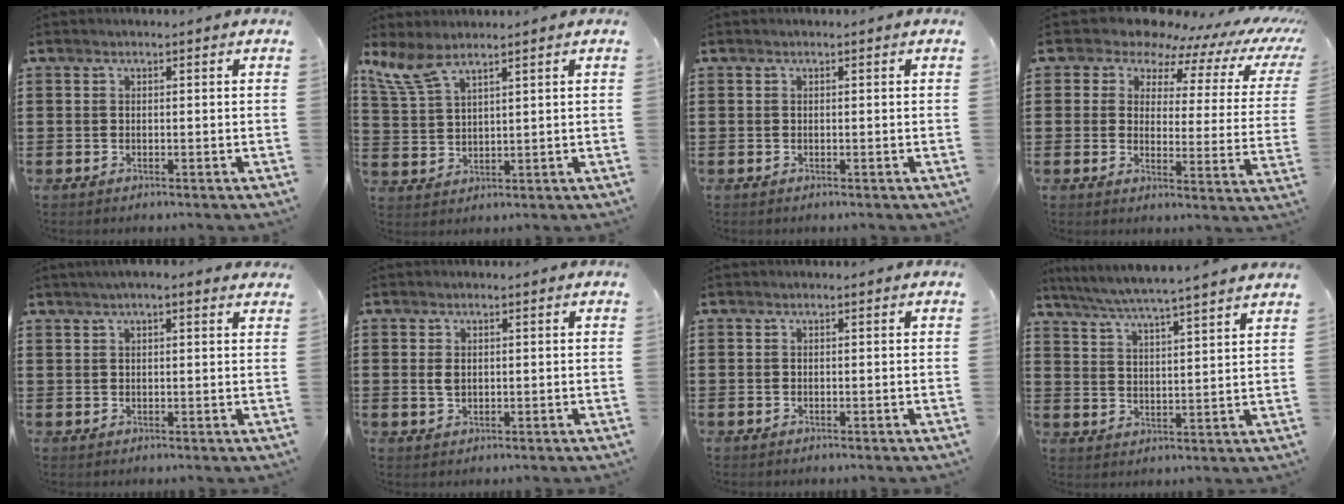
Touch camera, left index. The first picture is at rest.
{"total": 5.9, "force": [4.4, 1.4, 3.7], "torque": [-0.091, -0.012, 0.081]}
{"total": 0.0}
{"total": 6.8, "force": [5.9, 2.6, 2.2], "torque": [-0.064, -0.042, 0.099]}
{"total": 2.5, "force": [1.9, 0.4, 1.6], "torque": [-0.033, 0.007, 0.033]}
{"total": 1.6, "force": [0.3, 0.9, 1.3], "torque": [-0.037, 0.002, 0.002]}
{"total": 0.0}
{"total": 5.2, "force": [4.7, -1.0, 1.9], "torque": [-0.056, -0.035, 0.078]}